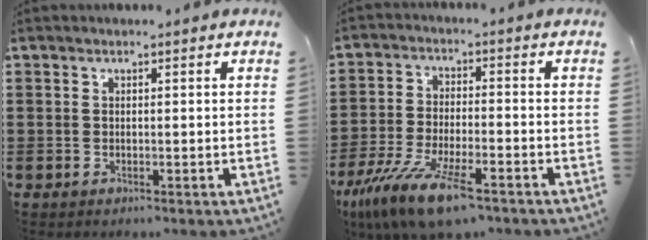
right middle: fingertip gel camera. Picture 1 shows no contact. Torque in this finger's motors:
{"motor_torque": [1.45, -0.69, 0.86, 0.21]}